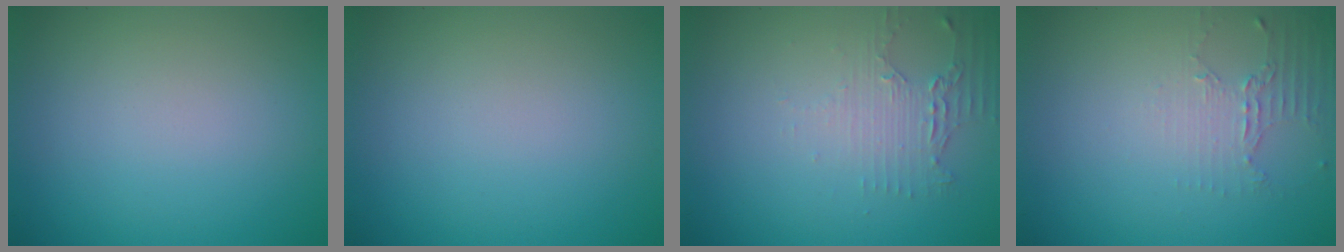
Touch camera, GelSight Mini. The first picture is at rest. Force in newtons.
{"total": 0.0}
{"total": 2.1, "press": 1.6, "slide": 1.4}
{"total": 2.1, "press": 1.5, "slide": 1.4}